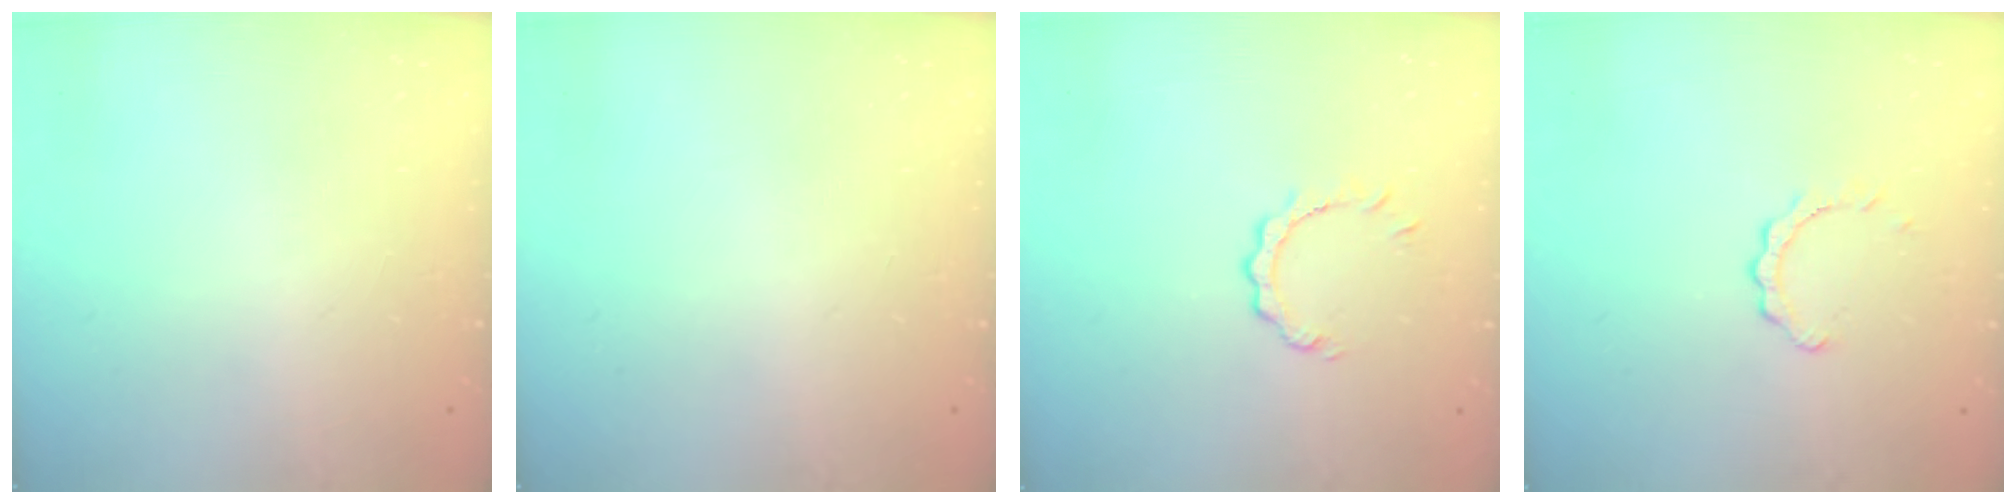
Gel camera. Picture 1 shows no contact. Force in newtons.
{"total": 0.0}
{"total": 4.1, "press": 4.0, "slide": 0.4}
{"total": 2.4, "press": 2.4, "slide": 0.3}